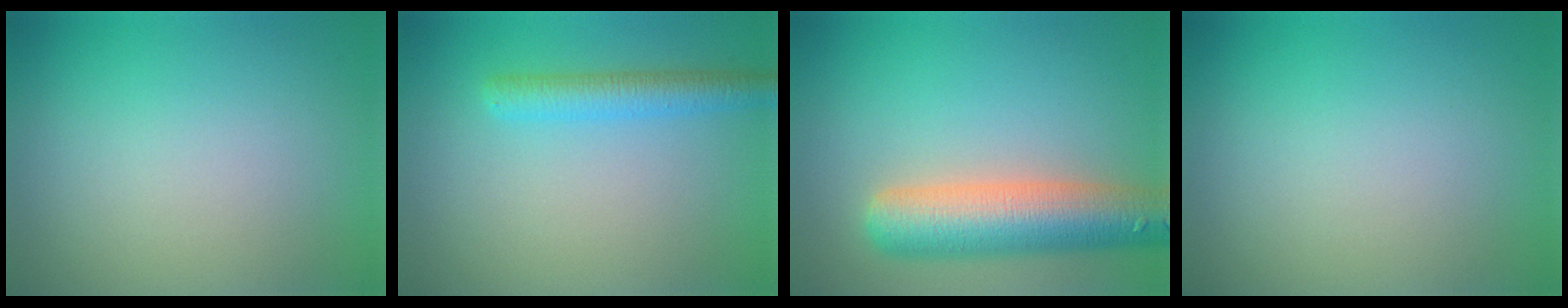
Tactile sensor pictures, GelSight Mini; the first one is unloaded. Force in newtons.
{"total": 2.9, "press": 2.9, "slide": 0.2}
{"total": 8.5, "press": 8.5, "slide": 0.4}
{"total": 0.0}